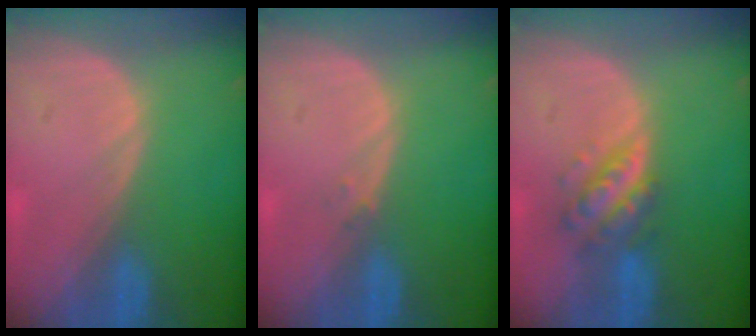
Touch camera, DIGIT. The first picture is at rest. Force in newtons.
{"total": 0.7, "press": 0.7, "slide": 0.1}
{"total": 5.5, "press": 5.1, "slide": 2.0}